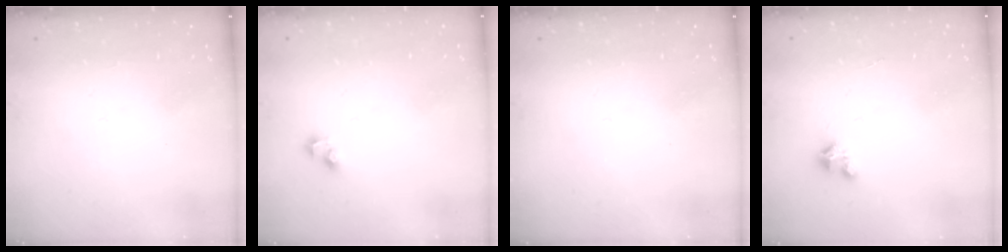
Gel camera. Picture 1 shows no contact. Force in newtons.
{"total": 2.6, "press": 2.4, "slide": 1.2}
{"total": 0.0}
{"total": 2.4, "press": 2.3, "slide": 0.2}